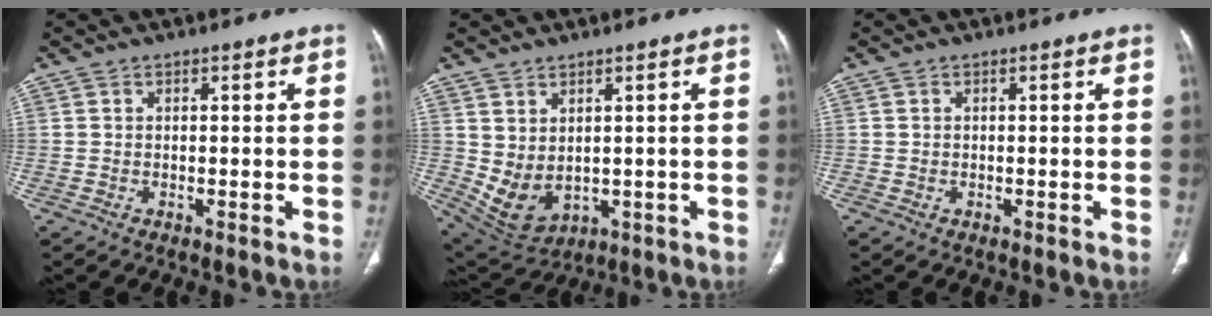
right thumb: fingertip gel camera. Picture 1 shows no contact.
{"total": 8.0, "force": [0.5, 5.3, 6.0], "torque": [-0.101, -0.008, 0.040]}
{"total": 0.0}